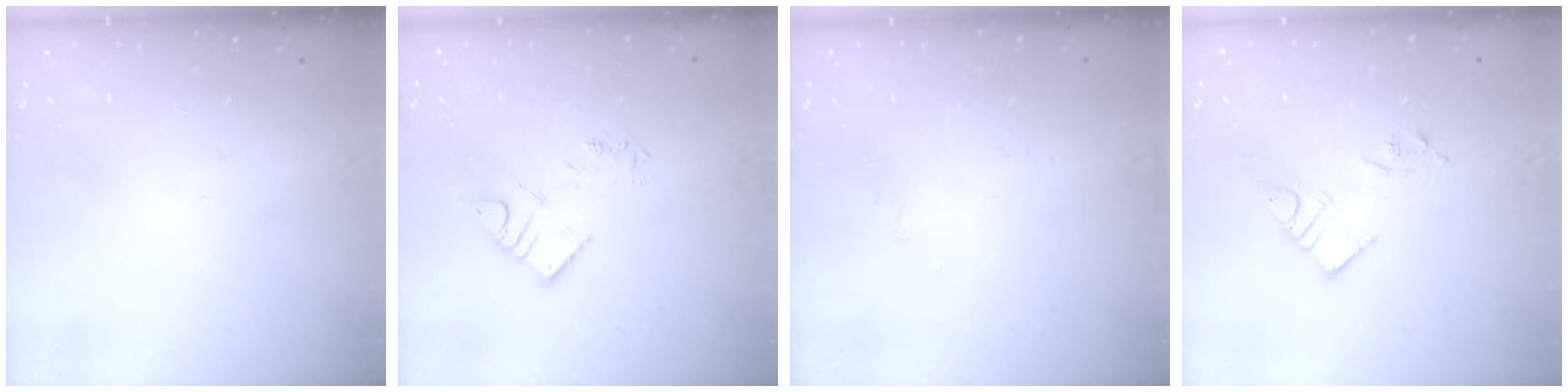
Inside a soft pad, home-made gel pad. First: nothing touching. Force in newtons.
{"total": 7.1, "press": 7.1, "slide": 0.6}
{"total": 1.7, "press": 1.6, "slide": 0.4}
{"total": 7.1, "press": 7.1, "slide": 0.6}